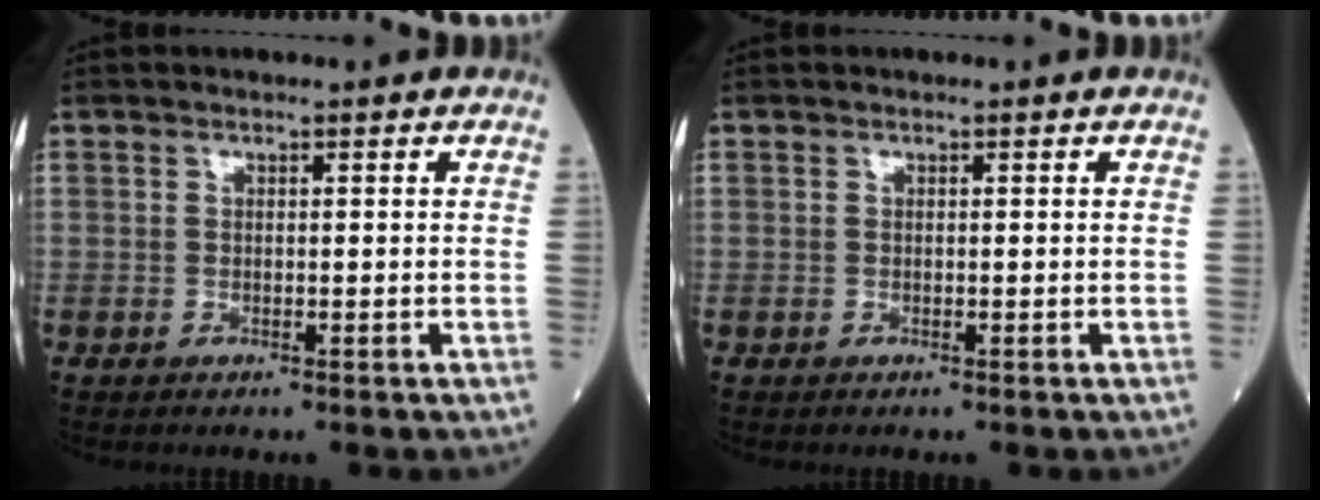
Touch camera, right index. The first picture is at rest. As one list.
[{"total": 0.0}]